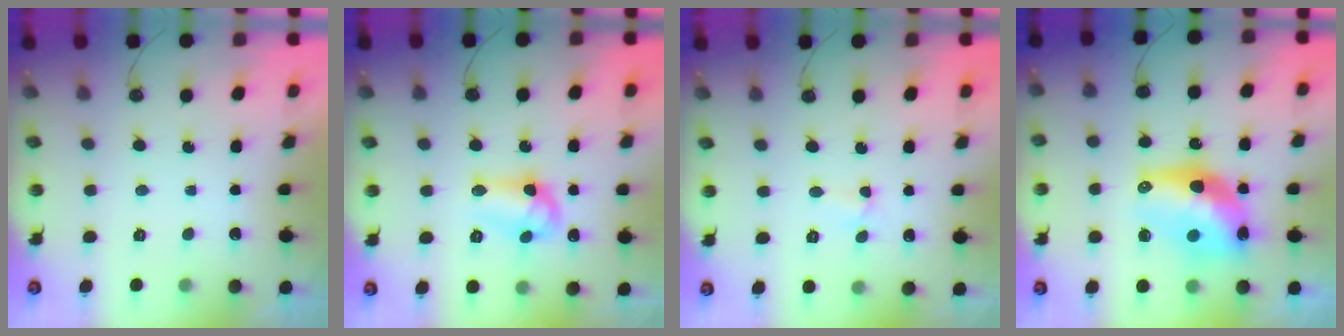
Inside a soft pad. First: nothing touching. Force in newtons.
{"total": 11.6, "press": 11.6, "slide": 1.0}
{"total": 2.4, "press": 2.3, "slide": 0.4}
{"total": 14.6, "press": 14.6, "slide": 0.9}